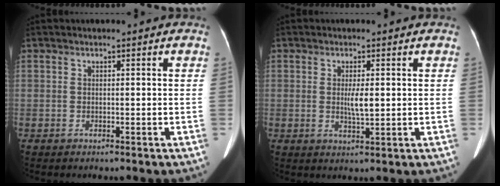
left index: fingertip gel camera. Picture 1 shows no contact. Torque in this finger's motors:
{"motor_torque": [0.87, 0.02, 0.40, 0.10]}